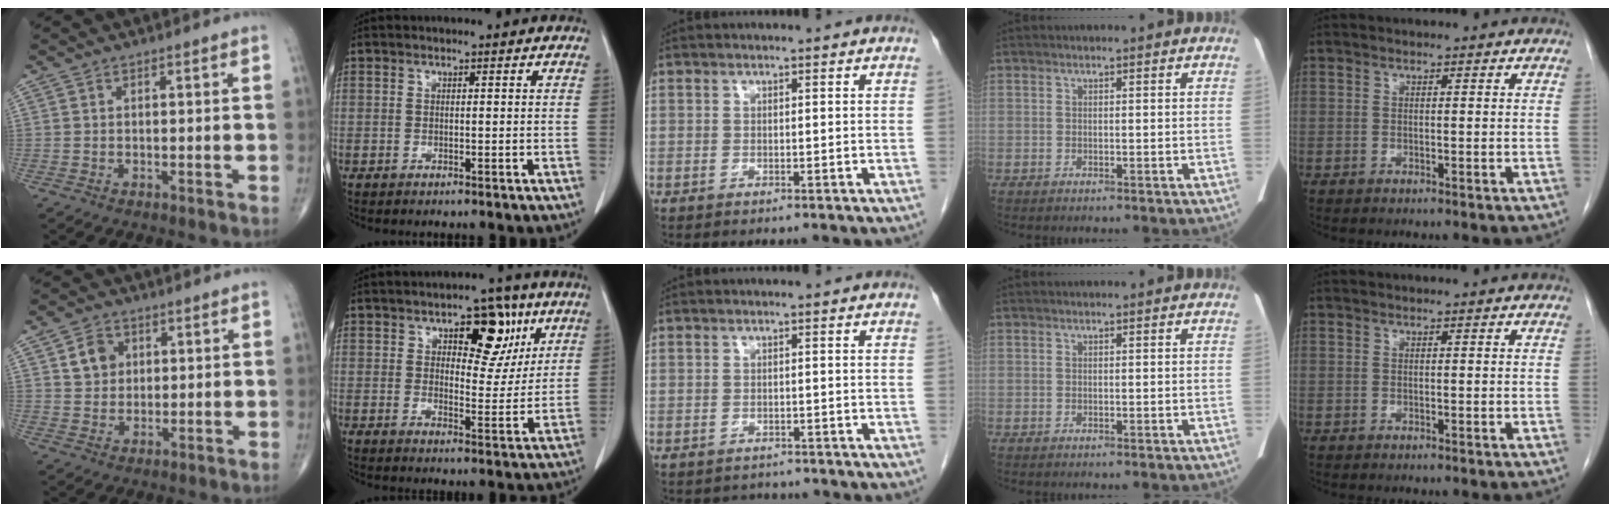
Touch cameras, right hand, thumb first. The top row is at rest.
{"thumb": {"total": 5.4, "force": [1.8, 4.5, 2.4], "torque": [-0.018, -0.006, 0.030]}, "index": {"total": 9.6, "force": [4.6, 4.6, 7.0], "torque": [-0.084, 0.012, 0.067]}, "middle": {"total": 2.5, "force": [-2.2, 1.0, -0.2], "torque": [-0.002, -0.002, -0.034]}}